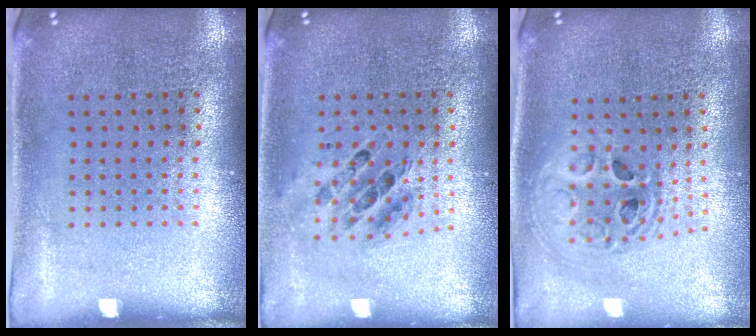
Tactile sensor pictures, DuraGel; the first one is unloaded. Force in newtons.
{"total": 0.7, "press": 0.6, "slide": 0.2}
{"total": 2.0, "press": 1.6, "slide": 1.2}